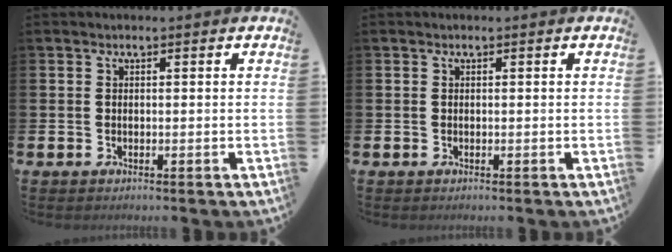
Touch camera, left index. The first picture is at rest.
{"total": 0.0}